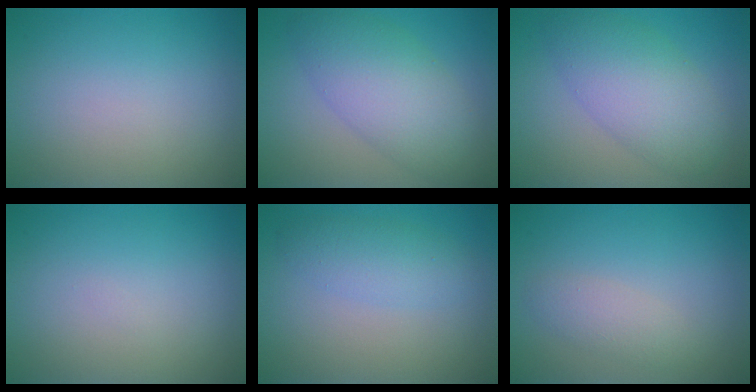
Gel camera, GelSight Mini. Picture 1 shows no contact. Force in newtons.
{"total": 6.8, "press": 6.8, "slide": 0.2}
{"total": 6.2, "press": 6.2, "slide": 0.2}
{"total": 0.0}
{"total": 2.6, "press": 2.6, "slide": 0.1}
{"total": 1.8, "press": 1.8, "slide": 0.2}